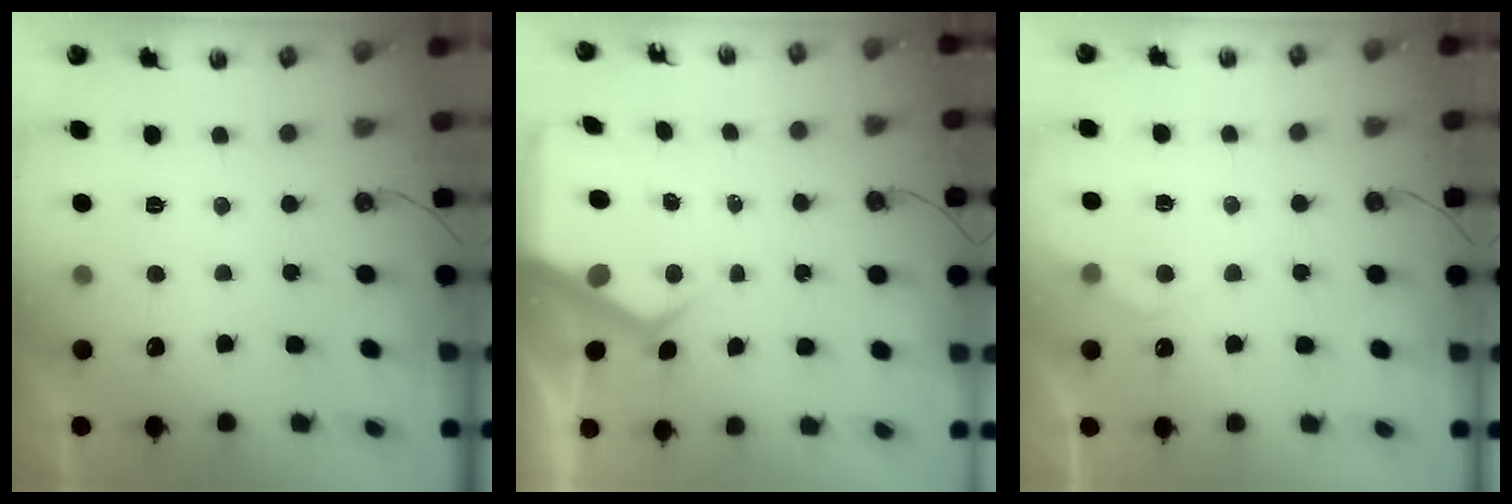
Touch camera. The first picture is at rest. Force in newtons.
{"total": 6.0, "press": 6.0, "slide": 0.7}
{"total": 6.2, "press": 6.2, "slide": 0.7}